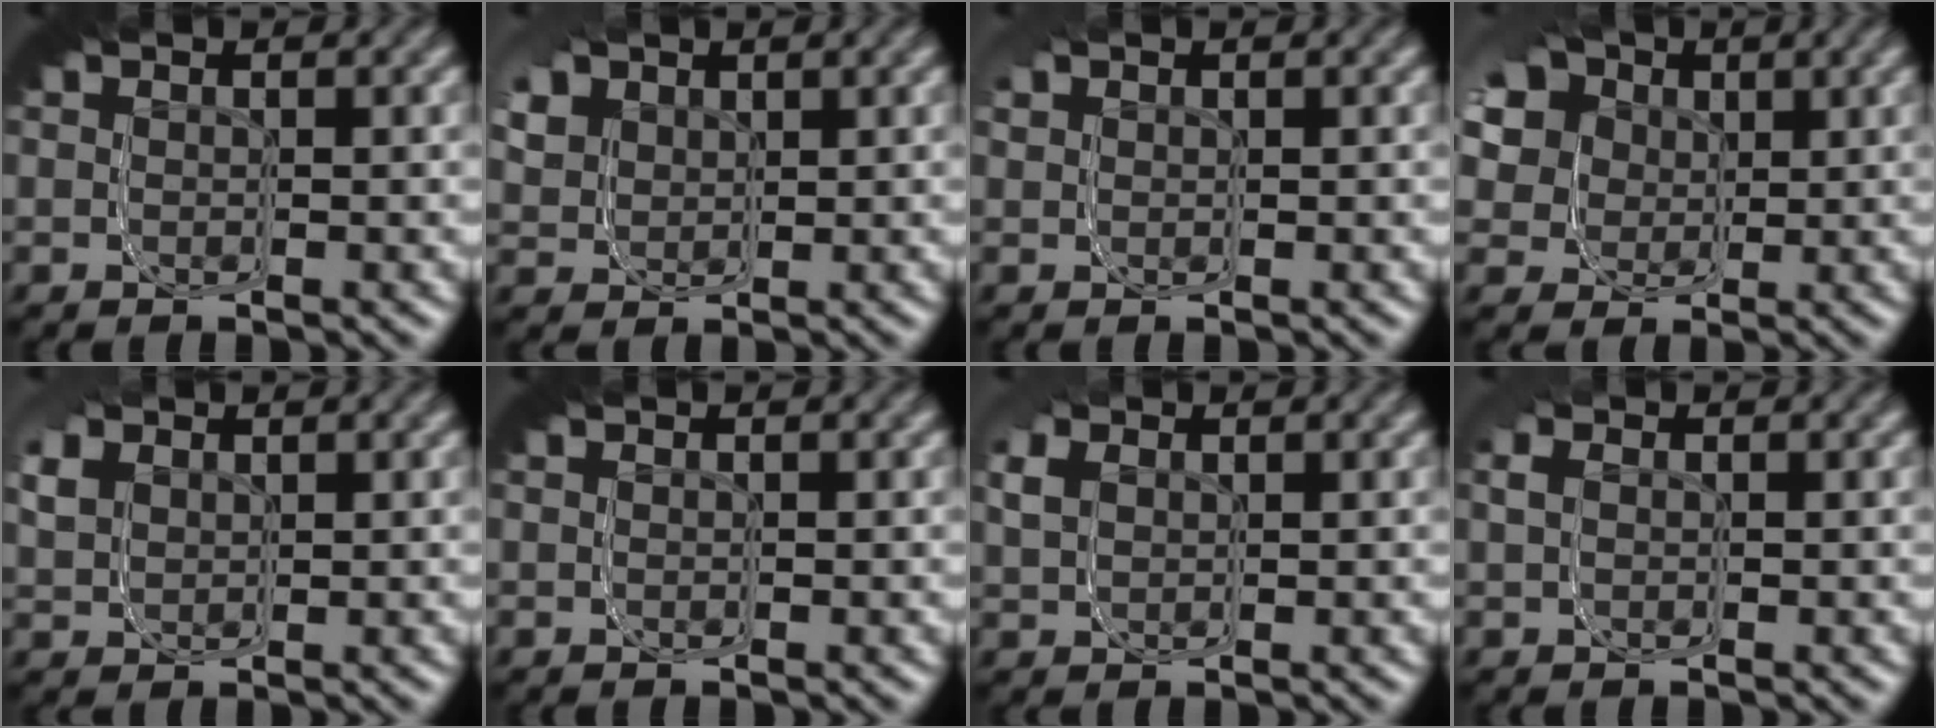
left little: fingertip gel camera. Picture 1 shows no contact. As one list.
[{"total": 7.7, "force": [3.0, 6.3, 3.4], "torque": [-0.063, 0.020, 0.027]}, {"total": 1.5, "force": [0.9, 1.1, 0.5], "torque": [-0.014, 0.000, 0.013]}, {"total": 8.6, "force": [0.7, 6.6, 5.4], "torque": [-0.088, 0.004, -0.004]}, {"total": 6.4, "force": [2.6, 5.2, 2.7], "torque": [-0.056, 0.017, 0.025]}, {"total": 0.0}, {"total": 4.3, "force": [1.8, 3.4, 1.8], "torque": [-0.031, 0.015, 0.015]}, {"total": 0.6, "force": [0.2, 0.5, 0.3], "torque": [0.008, 0.007, -0.001]}]